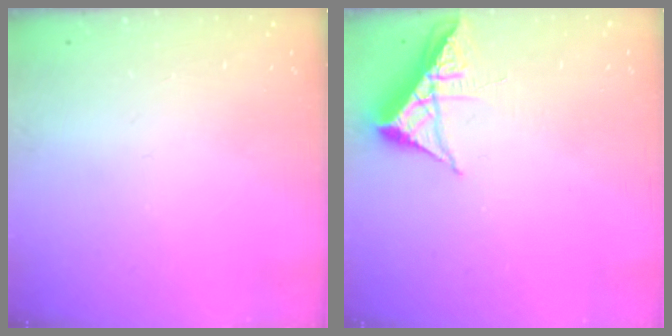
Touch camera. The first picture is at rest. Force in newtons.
{"total": 6.5, "press": 6.5, "slide": 0.7}